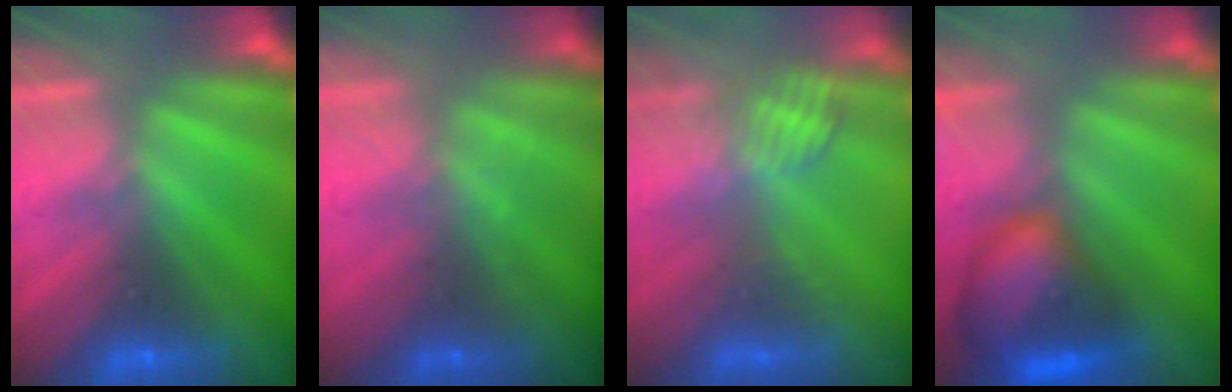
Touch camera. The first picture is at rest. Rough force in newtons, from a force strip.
{"total": 1.4}
{"total": 2.5}
{"total": 7.3}